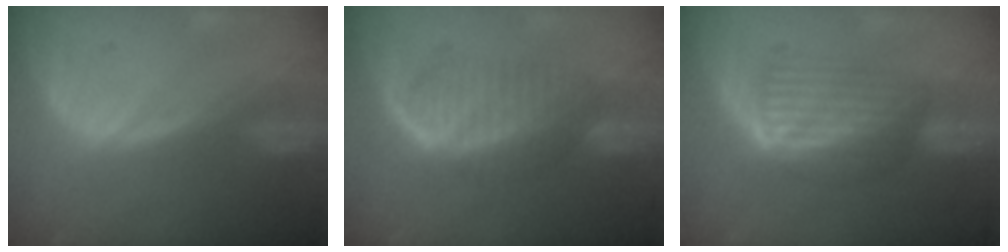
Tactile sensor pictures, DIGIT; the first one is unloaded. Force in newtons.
{"total": 5.9, "press": 5.8, "slide": 1.4}
{"total": 7.2, "press": 6.1, "slide": 4.0}